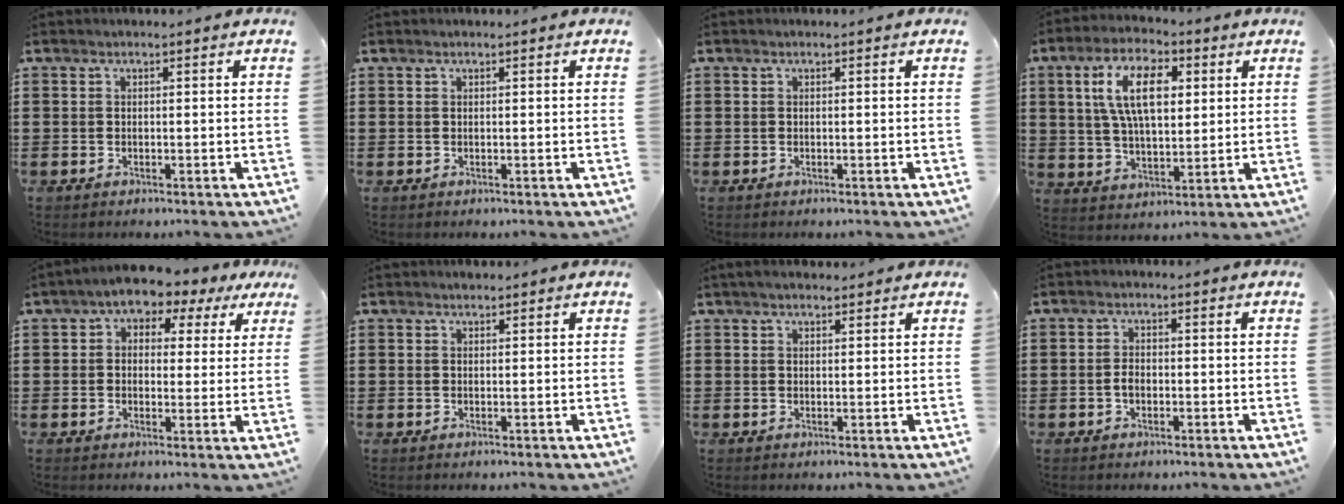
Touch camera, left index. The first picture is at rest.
{"total": 0.0}
{"total": 0.0}
{"total": 10.8, "force": [3.6, 5.2, 8.7], "torque": [-0.178, 0.013, 0.059]}
{"total": 3.7, "force": [2.6, 2.1, 1.6], "torque": [-0.044, -0.009, 0.038]}
{"total": 0.7, "force": [0.7, 0.2, 0.1], "torque": [-0.003, 0.001, 0.014]}
{"total": 1.8, "force": [1.6, 0.5, 0.7], "torque": [-0.016, 0.005, 0.031]}
{"total": 1.9, "force": [-0.5, 1.2, 1.4], "torque": [-0.036, 0.001, -0.013]}